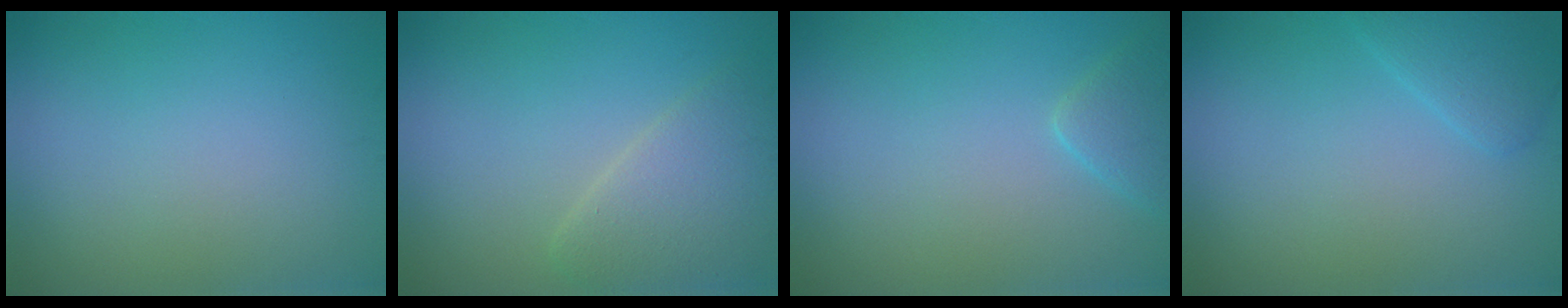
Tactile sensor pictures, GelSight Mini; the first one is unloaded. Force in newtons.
{"total": 4.0, "press": 4.0, "slide": 0.4}
{"total": 2.5, "press": 2.4, "slide": 0.2}
{"total": 1.8, "press": 1.8, "slide": 0.1}